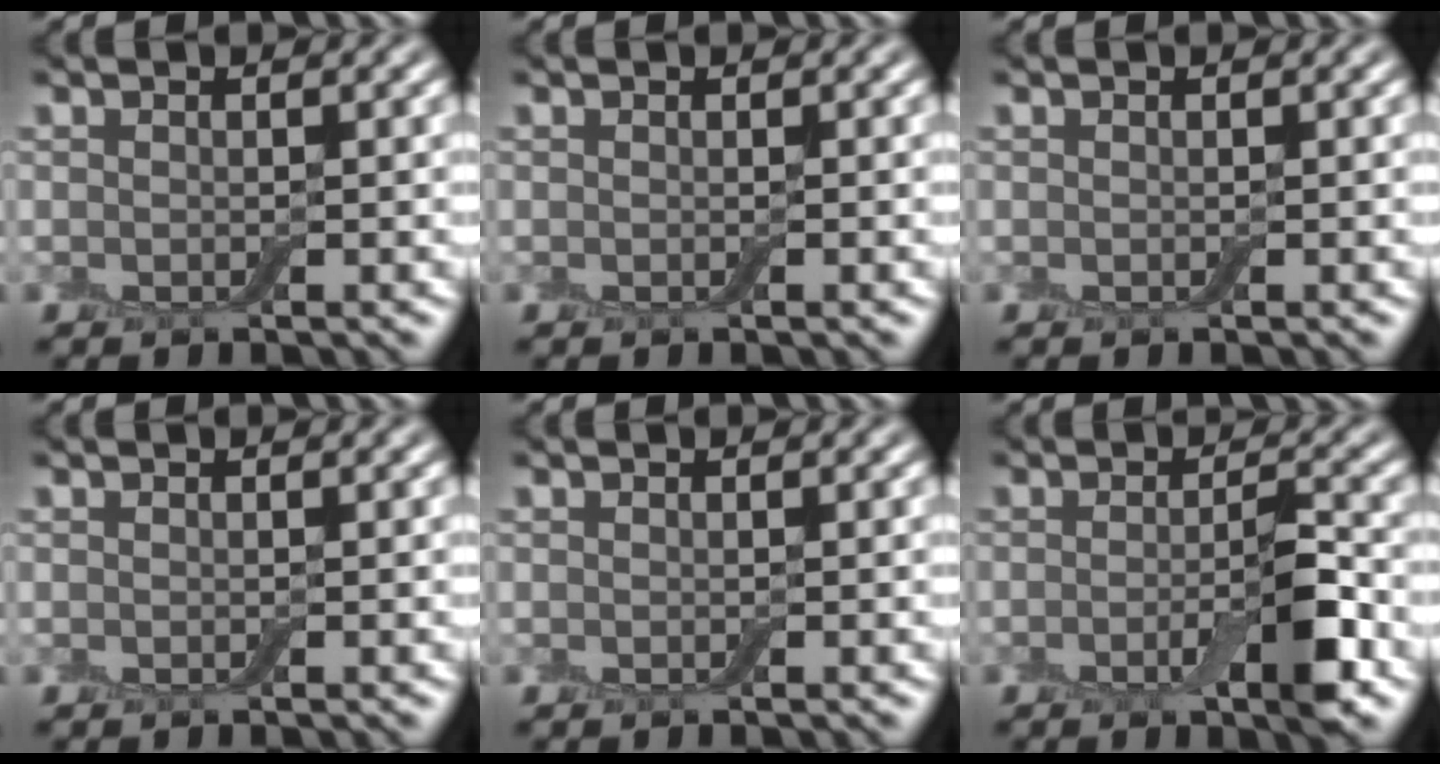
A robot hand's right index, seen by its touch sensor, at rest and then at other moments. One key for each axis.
{"total": 0.0}
{"total": 0.0}
{"total": 0.0}
{"total": 0.0}
{"total": 4.1, "fx": -1.3, "fy": 0.9, "fz": 3.8, "tx": -0.063, "ty": -0.002, "tz": -0.025}